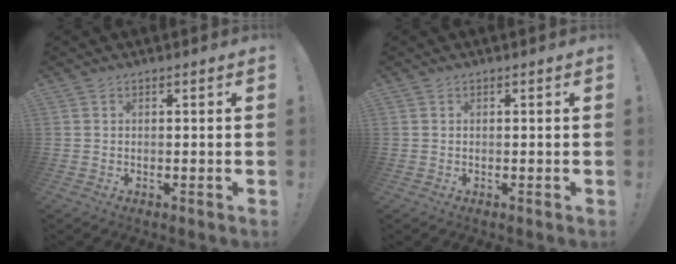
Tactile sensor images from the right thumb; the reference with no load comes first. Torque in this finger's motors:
{"motor_torque": [0.00, 0.00, -0.01, -0.01, 0.00]}